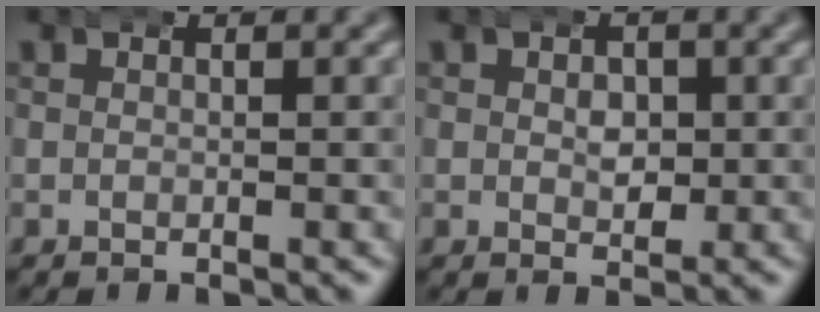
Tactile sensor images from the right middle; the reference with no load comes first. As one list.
[{"total": 1.7, "force": [0.2, 1.4, 1.0], "torque": [-0.017, -0.012, 0.007]}]